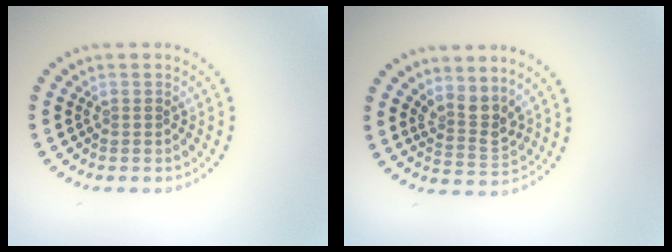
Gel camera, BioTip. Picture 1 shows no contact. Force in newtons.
{"total": 2.7, "press": 2.0, "slide": 1.9}